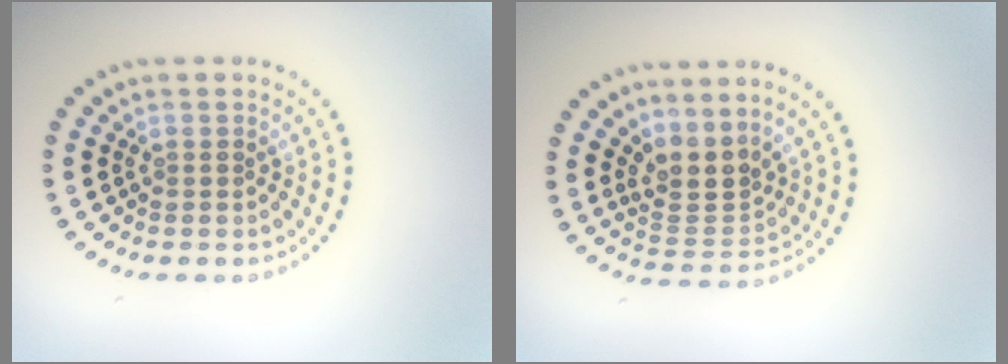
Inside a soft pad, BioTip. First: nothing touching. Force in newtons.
{"total": 3.0, "press": 2.0, "slide": 2.2}